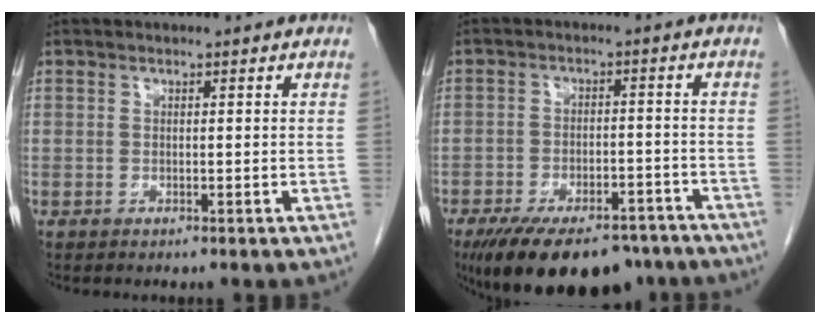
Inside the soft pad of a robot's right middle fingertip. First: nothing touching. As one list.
[{"total": 17.4, "force": [-13.6, 6.6, 8.7], "torque": [-0.149, -0.011, -0.191]}]